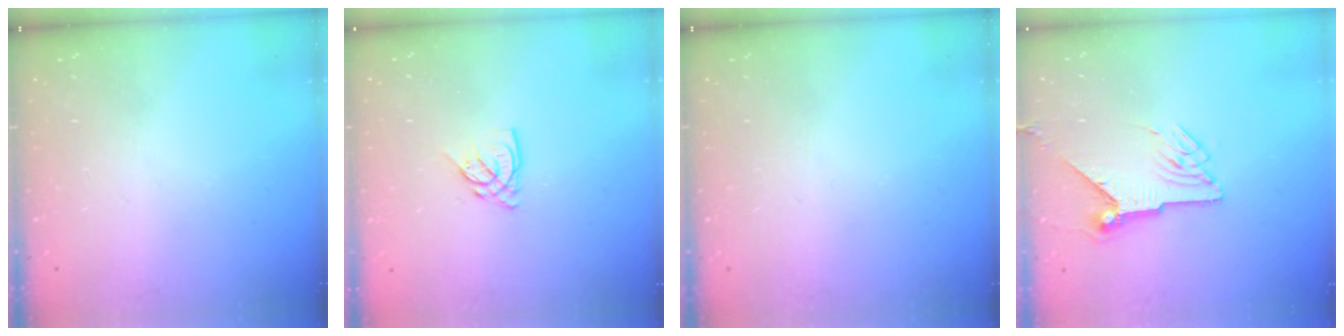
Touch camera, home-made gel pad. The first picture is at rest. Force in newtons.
{"total": 5.6, "press": 5.6, "slide": 0.5}
{"total": 0.0}
{"total": 8.2, "press": 8.2, "slide": 0.2}